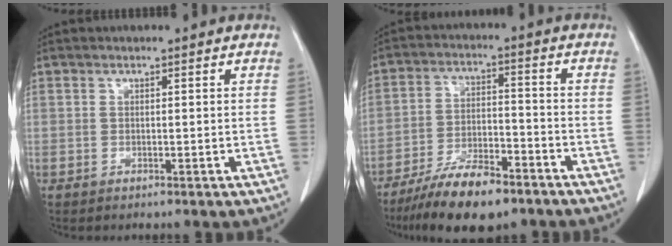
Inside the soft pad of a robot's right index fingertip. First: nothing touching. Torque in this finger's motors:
{"motor_torque": [-0.04, -0.23, 0.03, 0.02]}